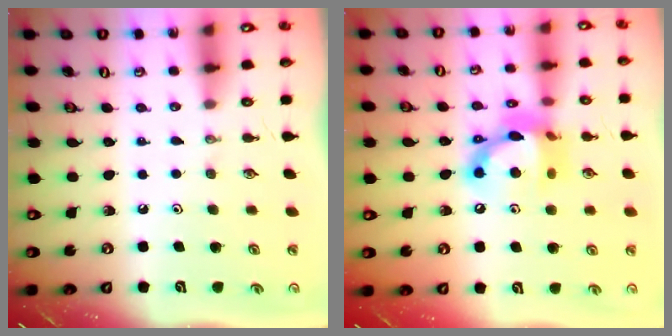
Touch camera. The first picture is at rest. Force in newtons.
{"total": 15.5, "press": 15.5, "slide": 1.5}